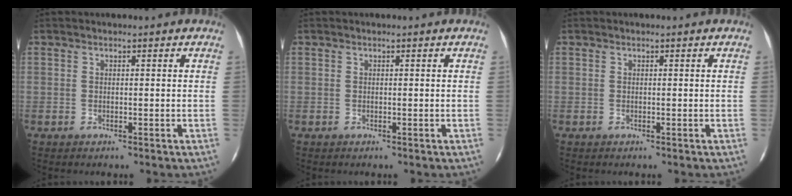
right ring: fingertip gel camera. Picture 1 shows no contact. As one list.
[{"total": 0.0}, {"total": 0.0}]